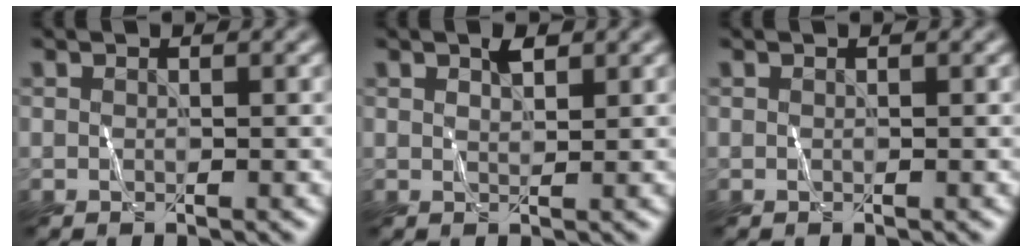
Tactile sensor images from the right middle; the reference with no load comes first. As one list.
[{"total": 0.7, "force": [0.5, 0.2, 0.6], "torque": [-0.013, 0.004, 0.015]}, {"total": 0.0}]